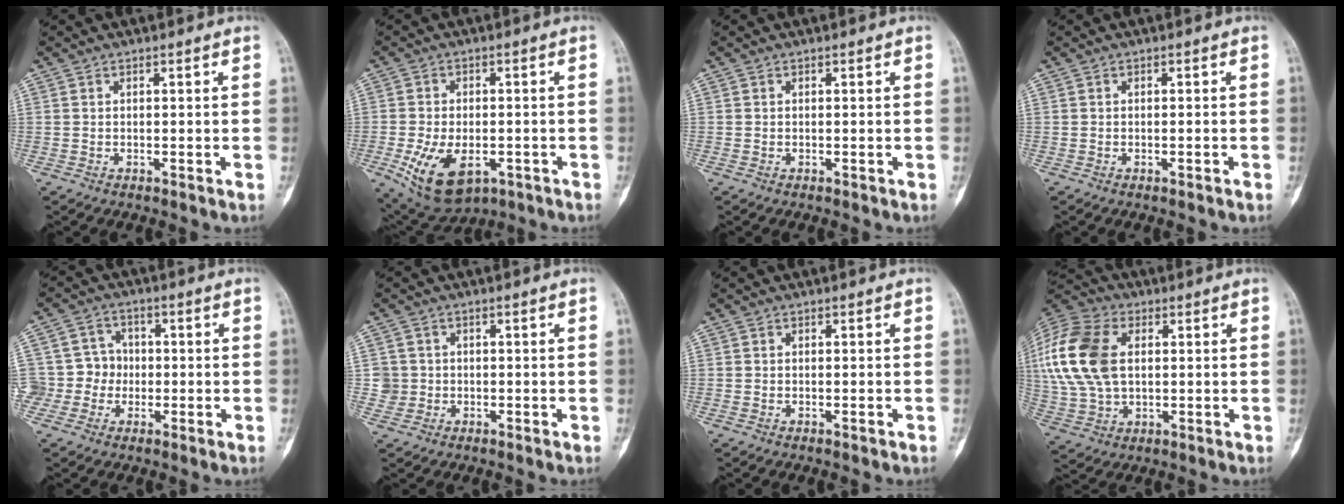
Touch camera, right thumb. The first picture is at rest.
{"total": 12.3, "force": [-4.4, 7.2, 9.0], "torque": [-0.150, 0.006, -0.057]}
{"total": 0.0}
{"total": 0.6, "force": [-0.3, 0.0, 0.5], "torque": [-0.013, 0.006, -0.001]}
{"total": 6.8, "force": [-1.2, 6.6, 1.3], "torque": [0.014, 0.020, -0.026]}
{"total": 2.5, "force": [-0.2, 2.5, -0.2], "torque": [0.023, 0.009, -0.007]}
{"total": 0.6, "force": [-0.3, 0.2, 0.4], "torque": [-0.005, 0.001, -0.004]}
{"total": 19.2, "force": [3.4, 12.5, 14.1], "torque": [-0.322, 0.009, 0.065]}